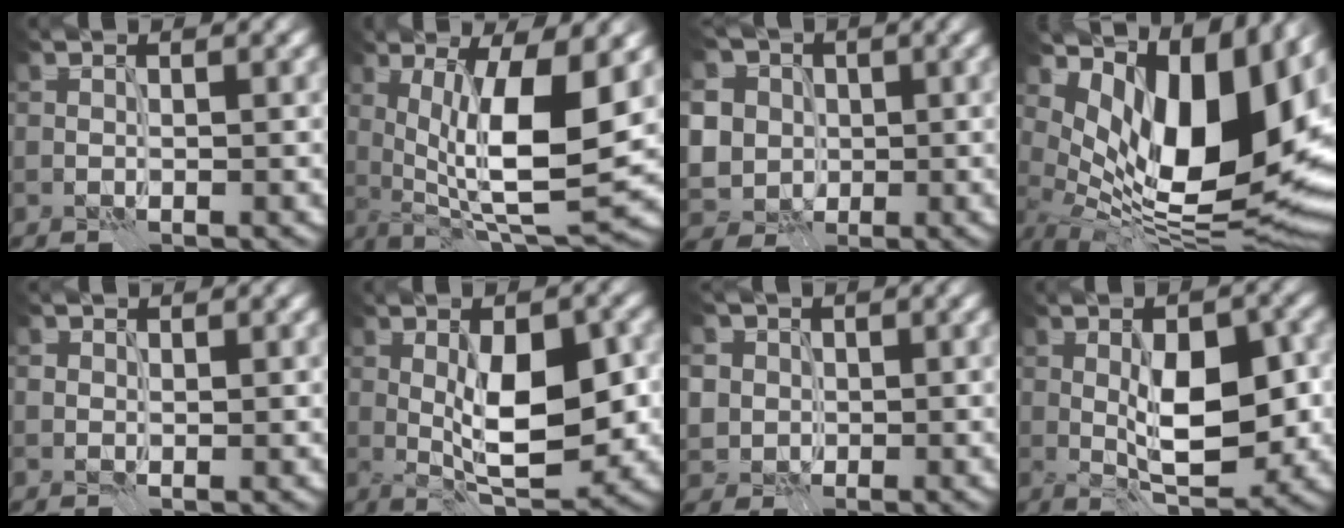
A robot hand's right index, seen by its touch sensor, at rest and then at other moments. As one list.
[{"total": 10.5, "force": [0.9, 3.1, 10.0], "torque": [-0.159, -0.014, 0.020]}, {"total": 8.1, "force": [1.7, 7.1, 3.5], "torque": [-0.079, 0.015, 0.013]}, {"total": 15.2, "force": [3.7, 7.9, 12.5], "torque": [-0.193, -0.008, 0.069]}, {"total": 0.6, "force": [0.3, 0.6, 0.2], "torque": [-0.002, -0.003, 0.007]}, {"total": 8.4, "force": [-0.4, 3.1, 7.8], "torque": [-0.124, 0.000, -0.004]}, {"total": 4.4, "force": [1.2, 4.1, 1.2], "torque": [-0.038, 0.012, 0.015]}, {"total": 7.7, "force": [-0.5, 3.3, 6.9], "torque": [-0.109, 0.001, -0.005]}]